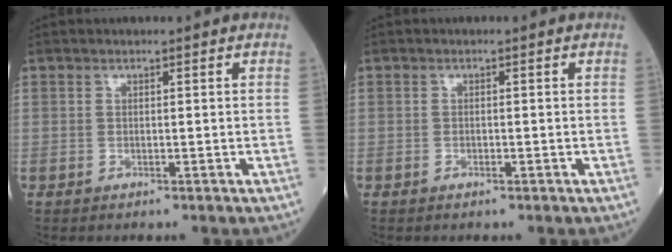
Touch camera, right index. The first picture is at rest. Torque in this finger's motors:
{"motor_torque": [-0.10, -0.05, -0.04, -0.01]}